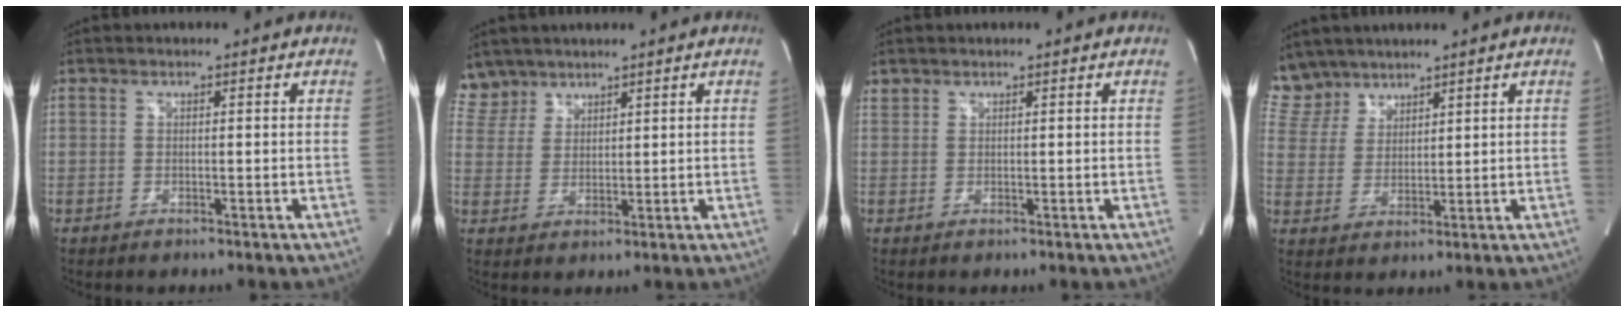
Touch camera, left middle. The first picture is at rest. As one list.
[{"total": 5.1, "force": [4.4, 2.4, -0.5], "torque": [0.014, 0.008, 0.095]}, {"total": 0.8, "force": [0.8, 0.4, -0.1], "torque": [0.002, 0.007, 0.015]}, {"total": 6.5, "force": [5.9, 2.8, 0.0], "torque": [-0.005, 0.010, 0.132]}]